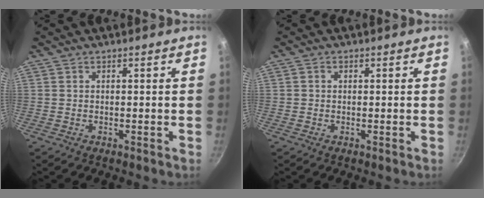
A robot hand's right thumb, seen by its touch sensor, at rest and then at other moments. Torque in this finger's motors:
{"motor_torque": [-0.12, -0.03, 0.13, -0.12, -0.07]}